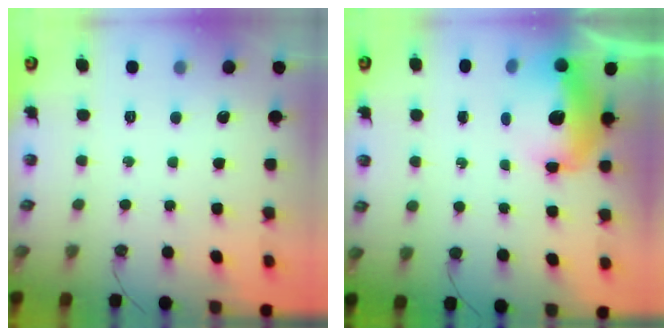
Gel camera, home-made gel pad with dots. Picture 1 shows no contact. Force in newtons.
{"total": 13.7, "press": 13.7, "slide": 1.2}